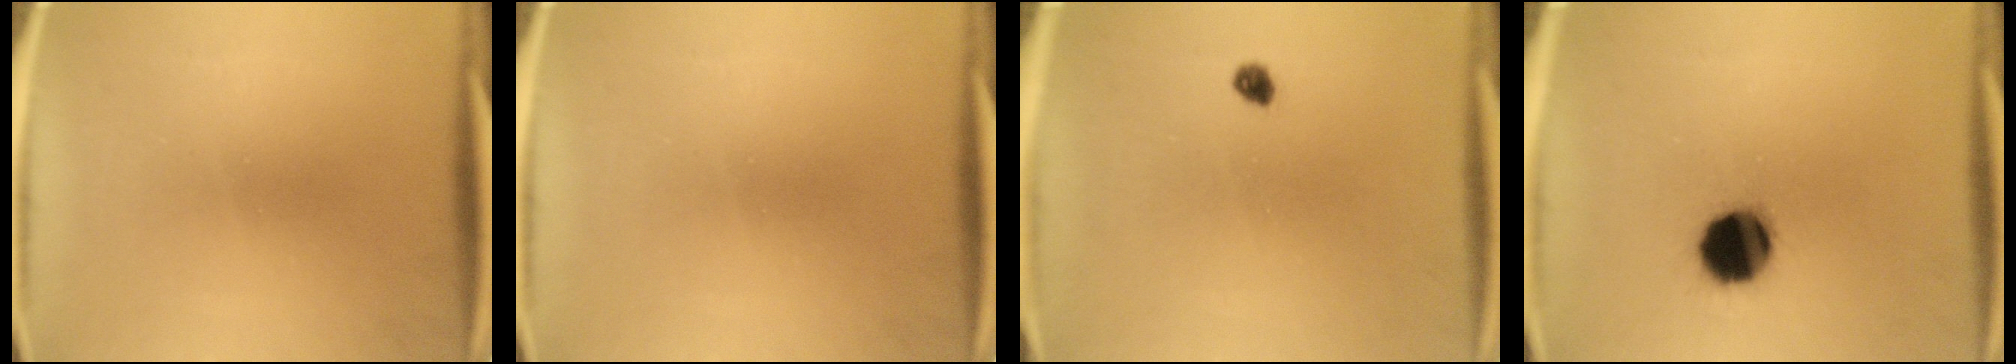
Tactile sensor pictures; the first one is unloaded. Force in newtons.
{"total": 0.0}
{"total": 1.7}
{"total": 12.6}